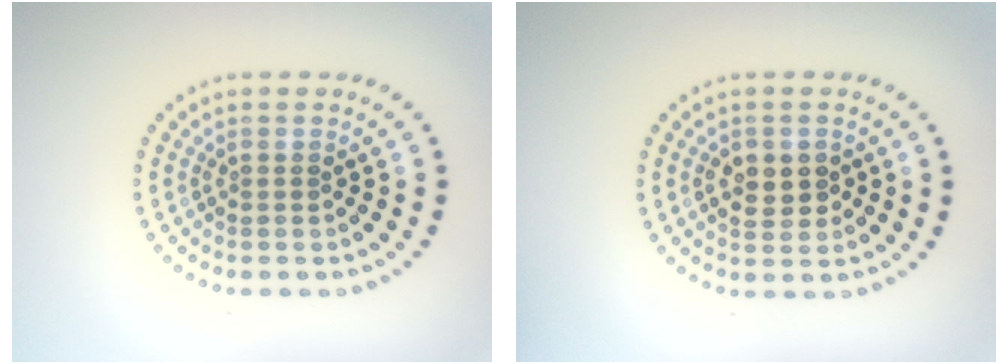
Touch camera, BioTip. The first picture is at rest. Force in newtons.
{"total": 2.8, "press": 2.8, "slide": 0.3}